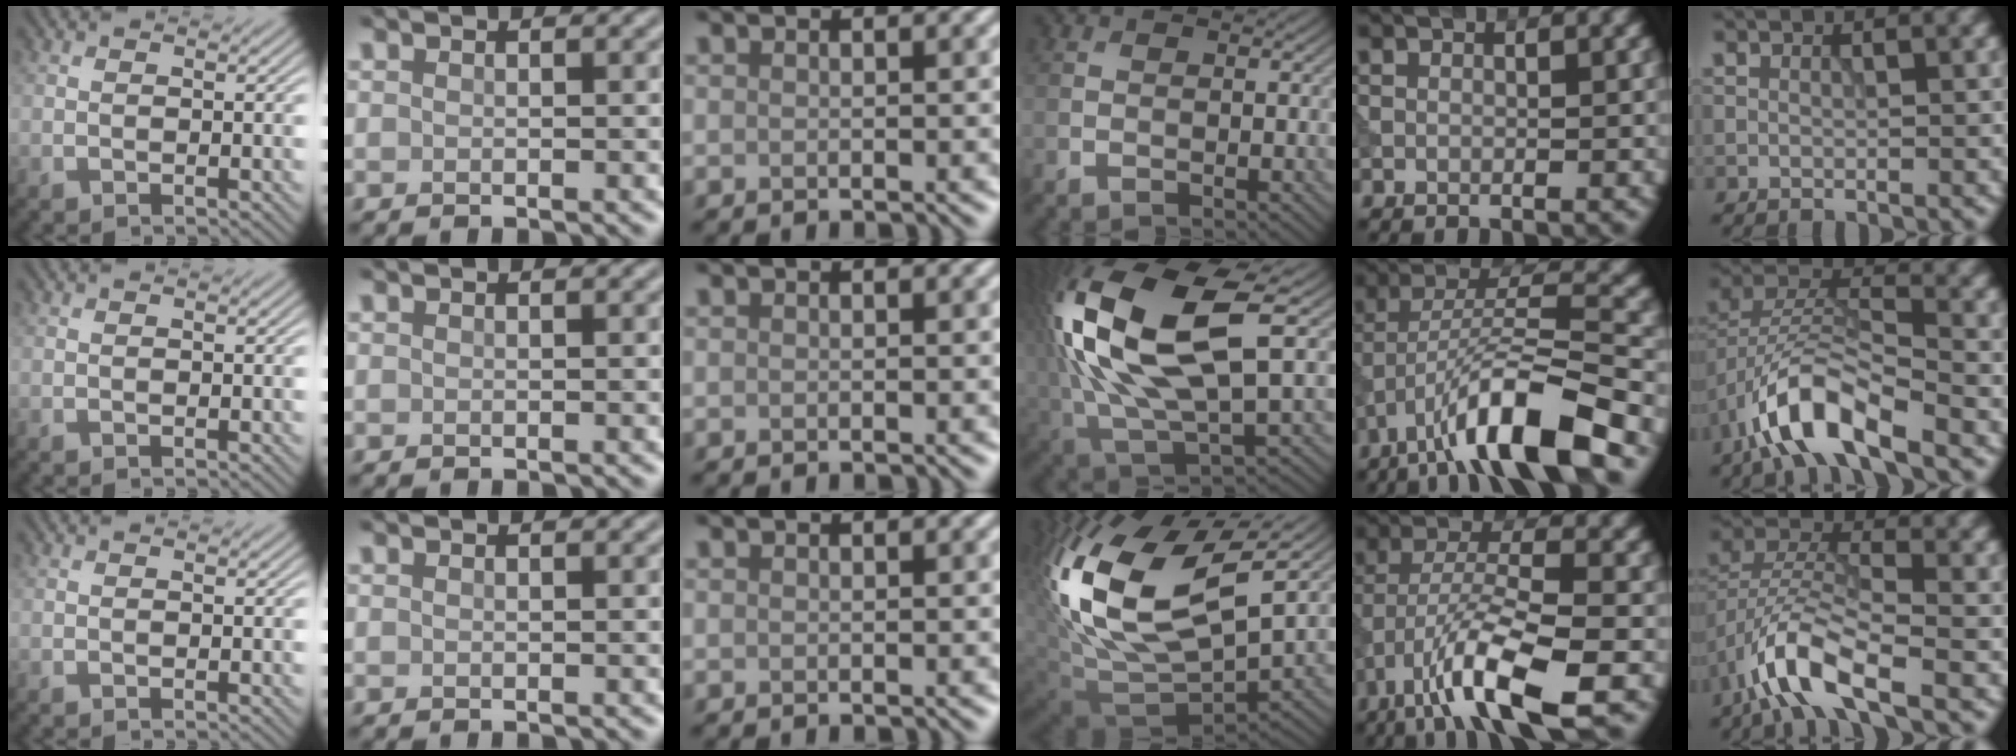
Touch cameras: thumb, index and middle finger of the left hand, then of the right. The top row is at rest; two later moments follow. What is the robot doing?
{"motion": "dispense", "object": "syringe"}